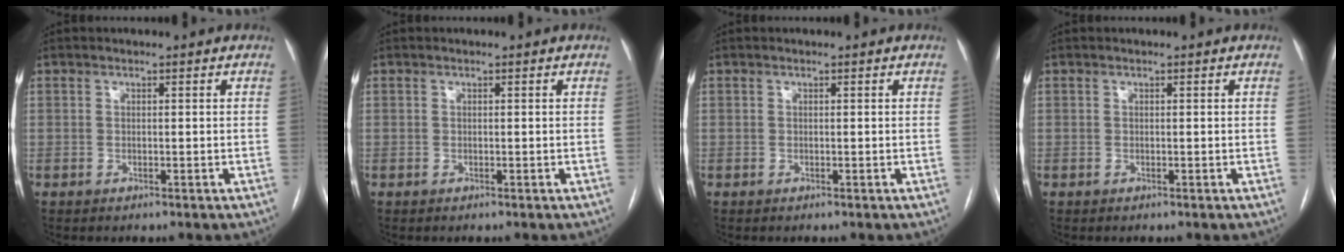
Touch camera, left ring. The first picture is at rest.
{"total": 0.0}
{"total": 0.0}
{"total": 0.0}